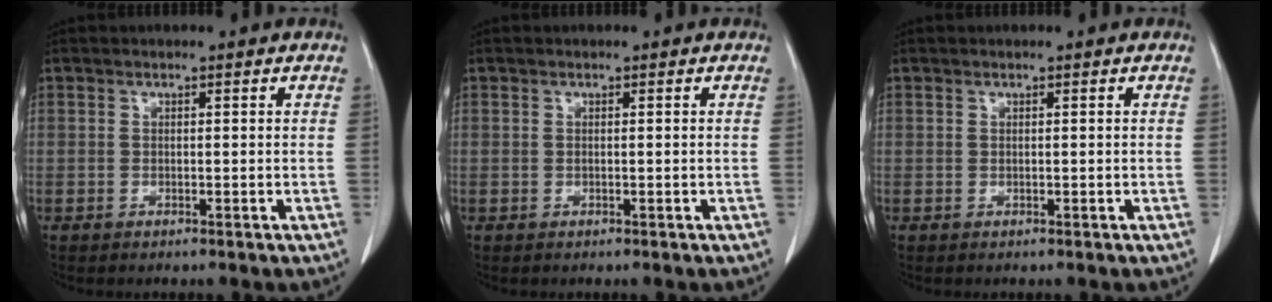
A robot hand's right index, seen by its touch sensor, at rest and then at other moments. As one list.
[{"total": 0.0}, {"total": 0.0}]